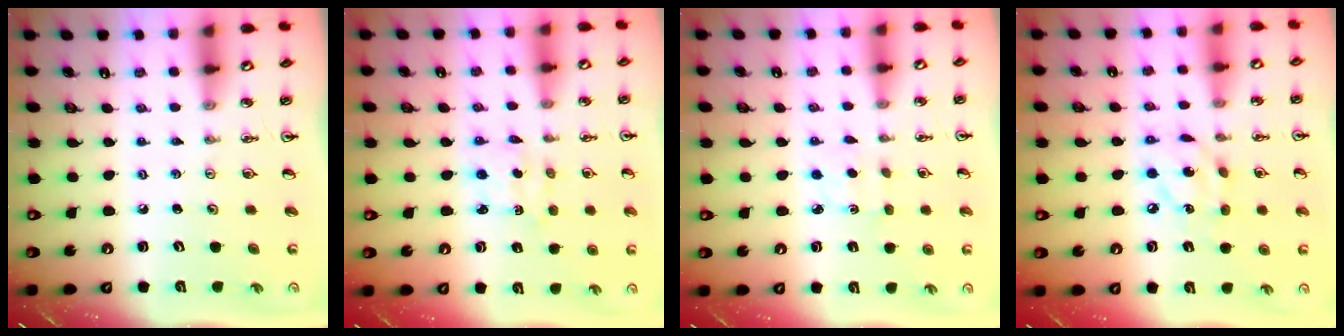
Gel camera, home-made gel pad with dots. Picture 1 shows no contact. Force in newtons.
{"total": 2.1, "press": 2.1, "slide": 0.4}
{"total": 1.9, "press": 1.9, "slide": 0.4}
{"total": 10.1, "press": 10.1, "slide": 0.6}